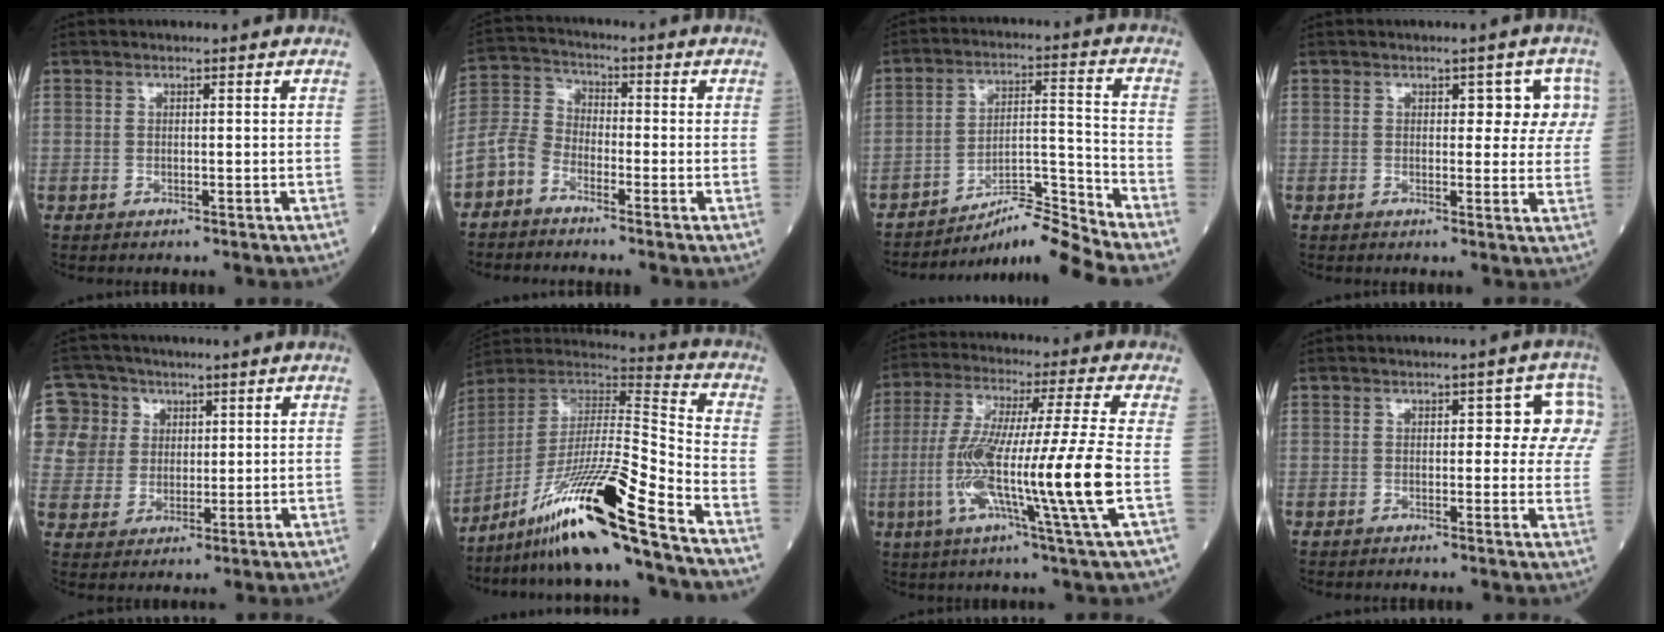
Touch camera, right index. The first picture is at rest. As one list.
[{"total": 6.3, "force": [-4.5, 3.7, 2.5], "torque": [-0.064, 0.008, -0.104]}, {"total": 9.4, "force": [-8.9, -2.5, 1.8], "torque": [-0.026, 0.031, -0.151]}, {"total": 5.0, "force": [1.6, 2.7, 3.9], "torque": [-0.025, 0.014, 0.014]}, {"total": 11.7, "force": [4.1, 10.9, 1.3], "torque": [-0.047, 0.039, 0.088]}, {"total": 18.8, "force": [-12.9, -1.0, 13.7], "torque": [-0.270, -0.008, -0.234]}, {"total": 16.2, "force": [-3.4, -1.8, 15.7], "torque": [-0.305, -0.012, -0.068]}, {"total": 6.8, "force": [1.8, 3.3, 5.7], "torque": [-0.041, 0.023, 0.014]}]